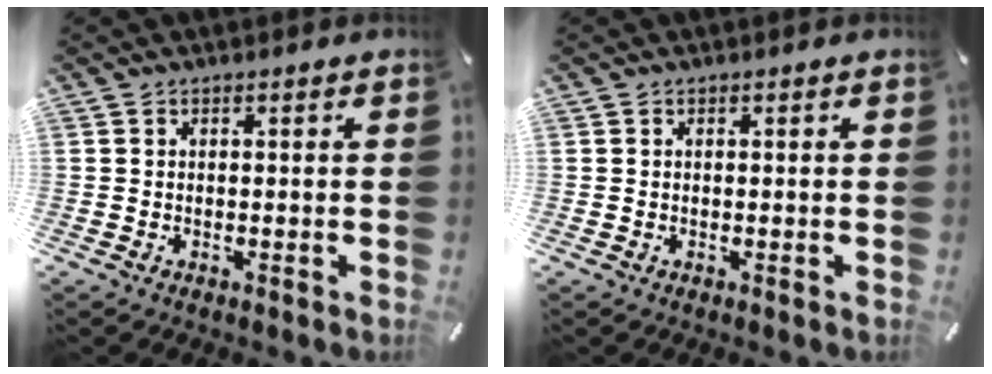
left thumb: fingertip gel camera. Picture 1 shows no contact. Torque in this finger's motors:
{"motor_torque": [0.33, -0.81, -0.43, -0.25, -0.01]}